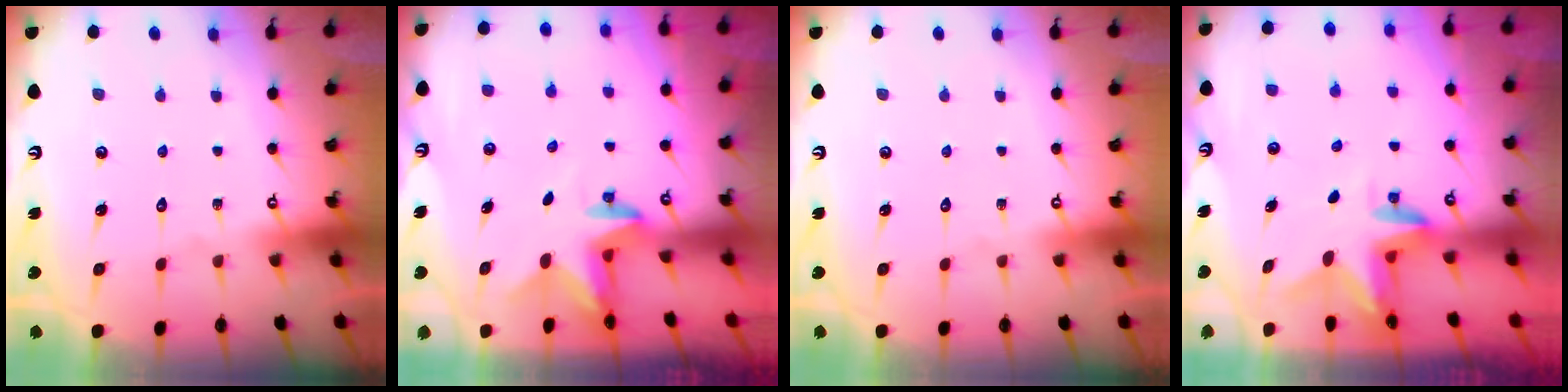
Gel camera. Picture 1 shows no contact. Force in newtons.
{"total": 2.3, "press": 2.3, "slide": 0.4}
{"total": 0.0}
{"total": 3.0, "press": 3.0, "slide": 0.3}